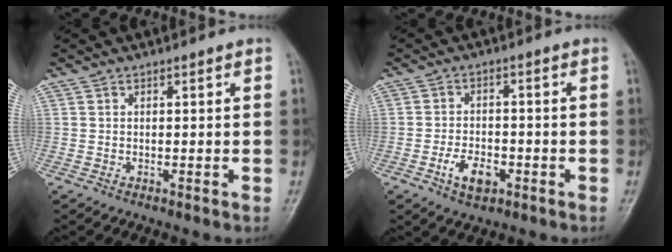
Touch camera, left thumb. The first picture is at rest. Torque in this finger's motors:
{"motor_torque": [-0.35, 1.01, 0.74, 0.19, 0.01]}